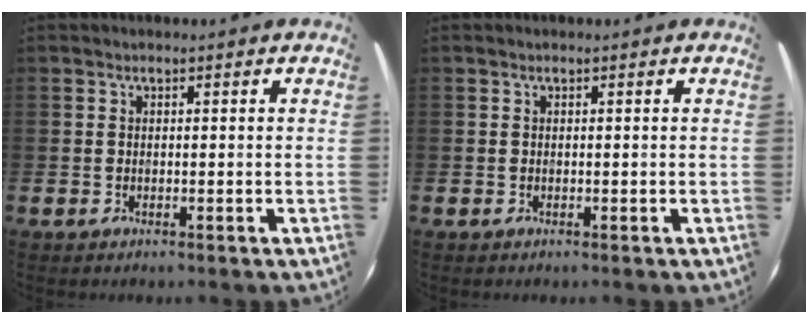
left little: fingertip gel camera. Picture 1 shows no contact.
{"total": 0.0}